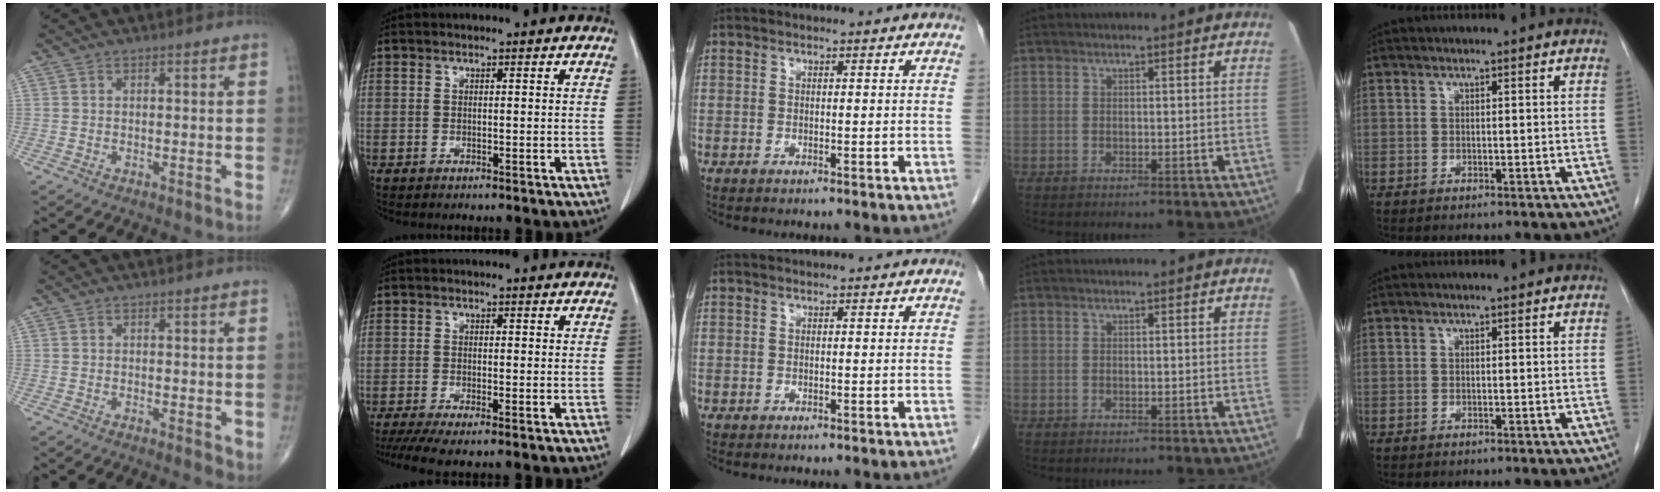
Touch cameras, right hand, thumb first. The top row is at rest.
{"thumb": {"total": 2.5, "force": [0.1, 1.1, 2.3], "torque": [-0.030, -0.010, 0.000]}, "index": {"total": 4.5, "force": [-3.0, 0.6, 3.3], "torque": [-0.057, -0.010, -0.053]}}